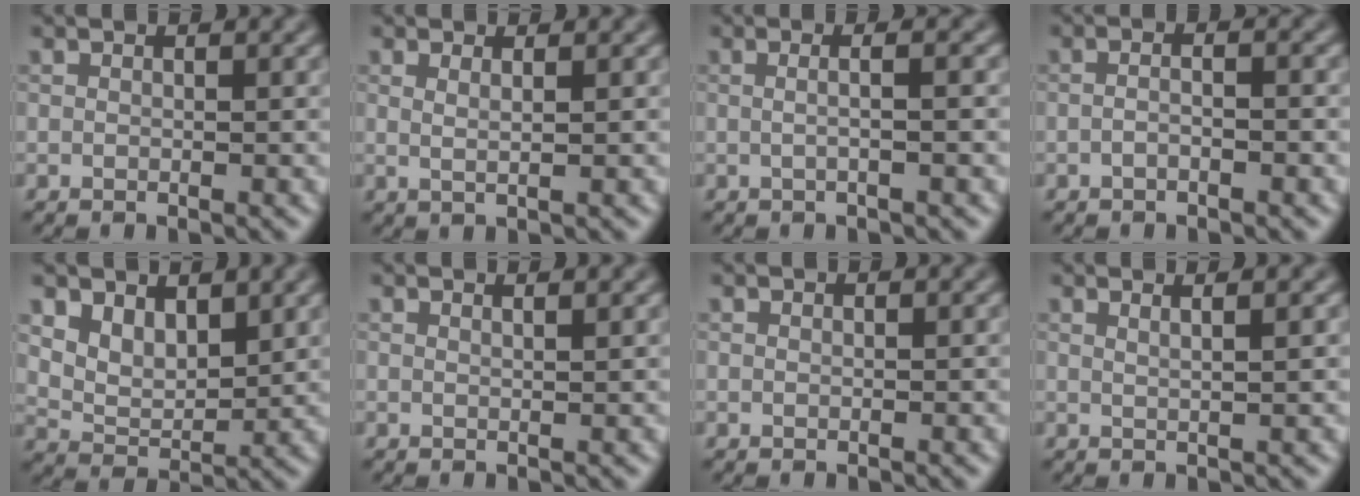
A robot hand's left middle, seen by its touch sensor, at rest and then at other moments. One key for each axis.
{"total": 1.4, "fx": 0.6, "fy": 0.5, "fz": 1.2, "tx": -0.014, "ty": -0.003, "tz": 0.003}
{"total": 3.5, "fx": 0.6, "fy": 1.6, "fz": 3.0, "tx": -0.012, "ty": 0.011, "tz": -0.021}
{"total": 1.7, "fx": -0.6, "fy": 0.5, "fz": 1.5, "tx": -0.016, "ty": -0.003, "tz": -0.021}
{"total": 3.8, "fx": 2.4, "fy": 2.2, "fz": 2.0, "tx": -0.043, "ty": -0.013, "tz": 0.044}
{"total": 1.9, "fx": 1.2, "fy": 0.7, "fz": 1.2, "tx": -0.005, "ty": 0.004, "tz": 0.000}
{"total": 0.0}
{"total": 2.7, "fx": 1.4, "fy": 1.1, "fz": 2.1, "tx": -0.010, "ty": 0.008, "tz": -0.008}